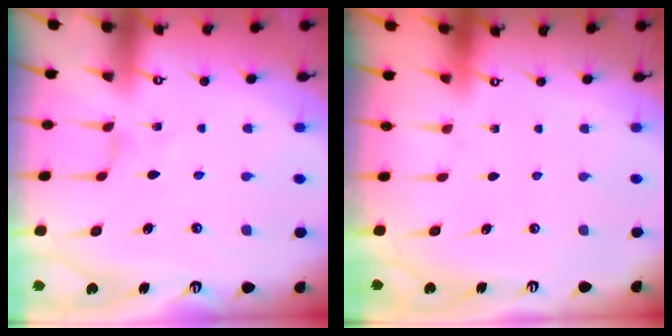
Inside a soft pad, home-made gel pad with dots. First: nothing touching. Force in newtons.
{"total": 0.0}